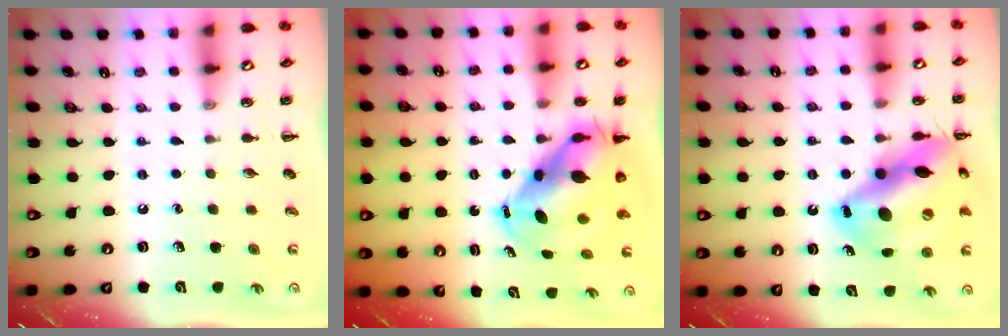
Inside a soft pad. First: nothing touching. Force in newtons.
{"total": 10.8, "press": 10.6, "slide": 2.4}
{"total": 19.9, "press": 19.7, "slide": 3.3}